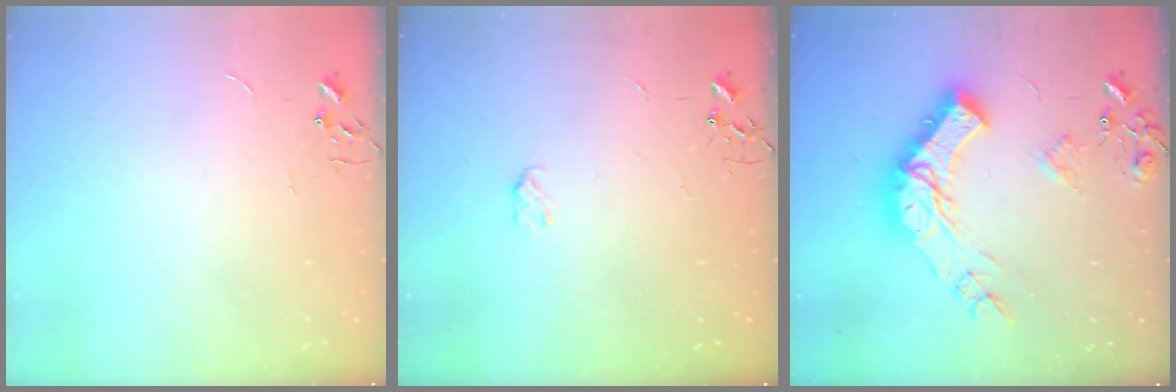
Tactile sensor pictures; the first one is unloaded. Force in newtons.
{"total": 3.2, "press": 3.1, "slide": 0.5}
{"total": 23.2, "press": 23.0, "slide": 3.0}